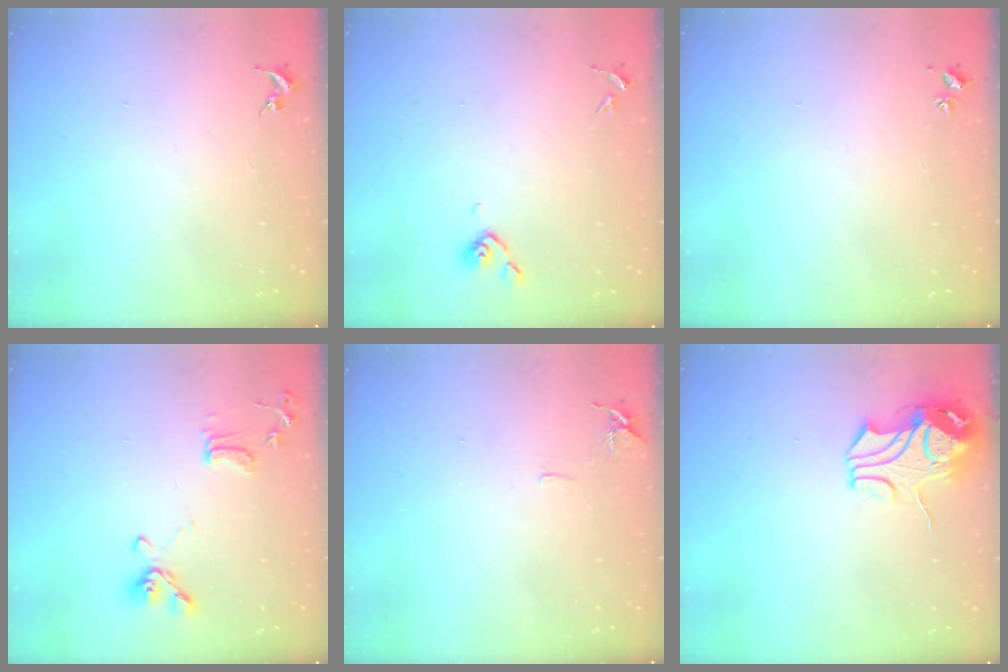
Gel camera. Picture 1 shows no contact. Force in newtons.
{"total": 4.4, "press": 4.4, "slide": 0.7}
{"total": 2.0, "press": 2.0, "slide": 0.3}
{"total": 11.2, "press": 11.0, "slide": 2.0}
{"total": 6.5, "press": 6.4, "slide": 0.7}
{"total": 10.5, "press": 10.4, "slide": 1.1}